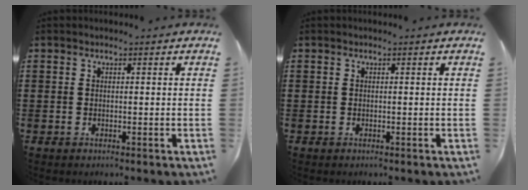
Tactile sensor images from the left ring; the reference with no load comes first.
{"total": 0.0}